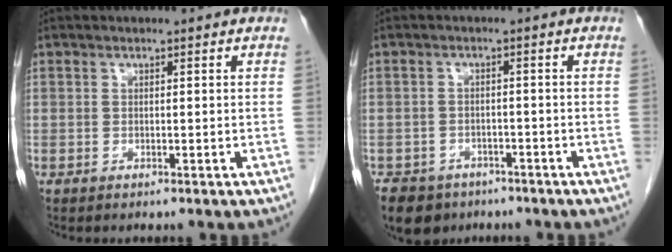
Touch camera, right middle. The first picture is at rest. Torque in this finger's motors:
{"motor_torque": [0.59, -0.49, 0.03, 0.04]}